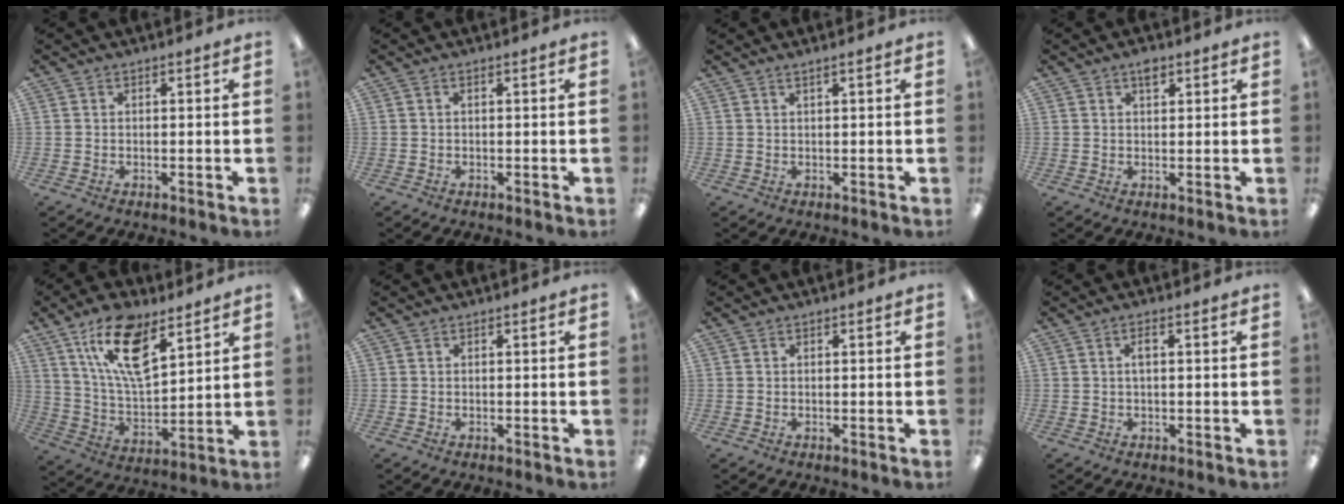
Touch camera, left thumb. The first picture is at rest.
{"total": 0.0}
{"total": 1.2, "force": [0.7, 0.0, 0.9], "torque": [-0.017, -0.001, 0.013]}
{"total": 2.3, "force": [1.4, 1.1, 1.5], "torque": [-0.016, -0.004, 0.021]}
{"total": 16.5, "force": [10.2, 6.8, 11.0], "torque": [-0.201, -0.034, 0.178]}
{"total": 0.0}
{"total": 0.0}
{"total": 2.2, "force": [0.4, 0.6, 2.1], "torque": [-0.044, 0.004, 0.005]}